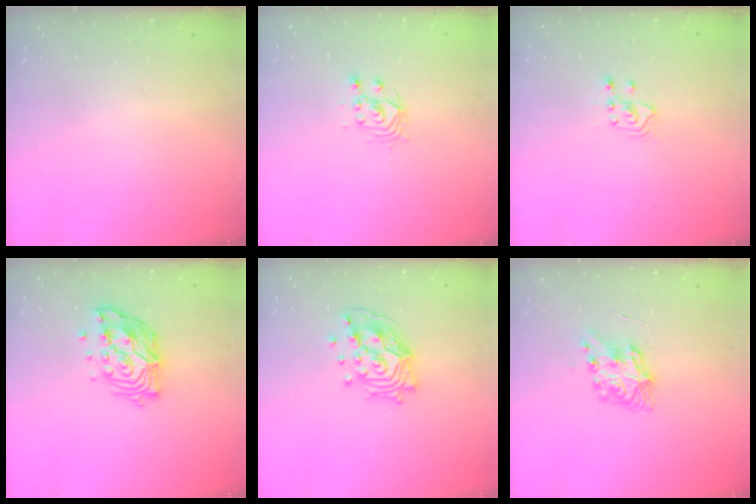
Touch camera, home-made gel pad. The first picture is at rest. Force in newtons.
{"total": 3.1, "press": 3.0, "slide": 0.3}
{"total": 2.5, "press": 2.4, "slide": 0.7}
{"total": 15.1, "press": 15.0, "slide": 1.4}
{"total": 15.9, "press": 15.1, "slide": 5.1}
{"total": 8.3, "press": 8.3, "slide": 0.4}